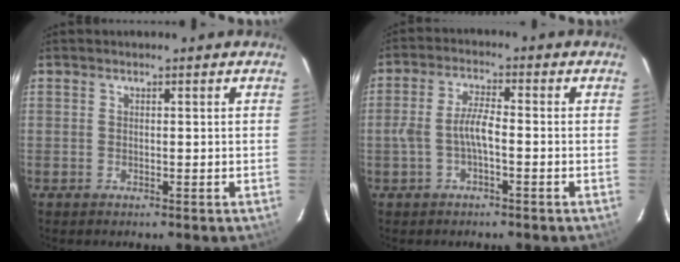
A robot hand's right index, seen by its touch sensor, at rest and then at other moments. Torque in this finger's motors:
{"motor_torque": [0.22, -0.09, 0.14, 0.10]}